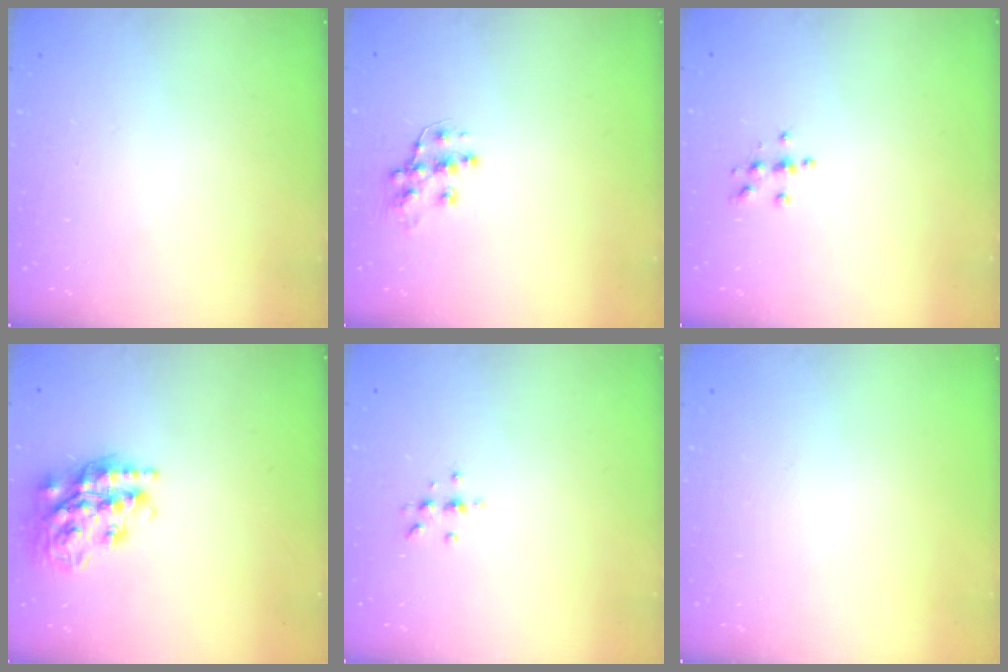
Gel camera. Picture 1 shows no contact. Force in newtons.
{"total": 10.2, "press": 10.2, "slide": 0.8}
{"total": 3.9, "press": 3.8, "slide": 0.5}
{"total": 20.4, "press": 20.3, "slide": 1.7}
{"total": 4.3, "press": 4.3, "slide": 0.6}
{"total": 0.0}